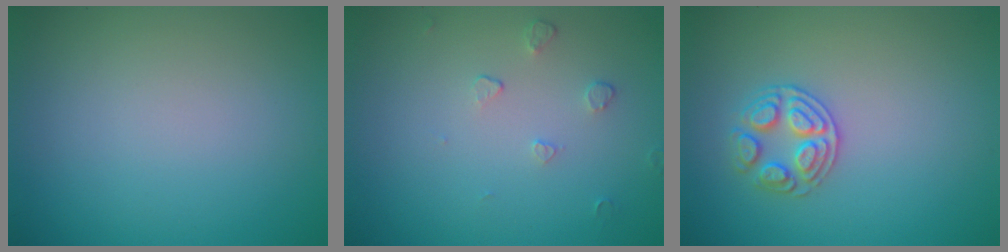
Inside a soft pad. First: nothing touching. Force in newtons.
{"total": 0.9, "press": 0.6, "slide": 0.7}
{"total": 2.6, "press": 2.6, "slide": 0.4}